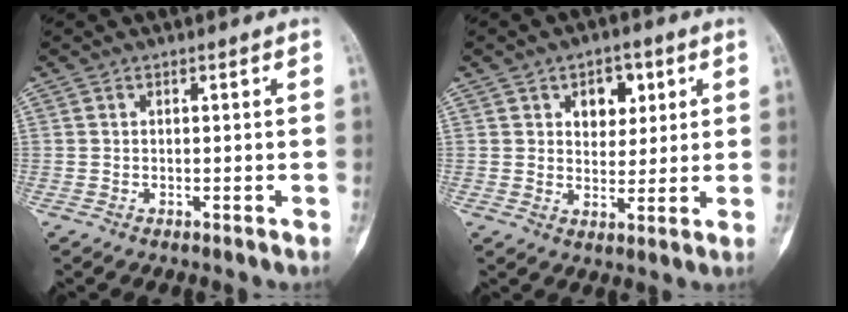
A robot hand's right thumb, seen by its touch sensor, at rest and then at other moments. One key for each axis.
{"total": 6.7, "fx": 2.7, "fy": 4.7, "fz": 4.0, "tx": -0.019, "ty": -0.010, "tz": 0.037}